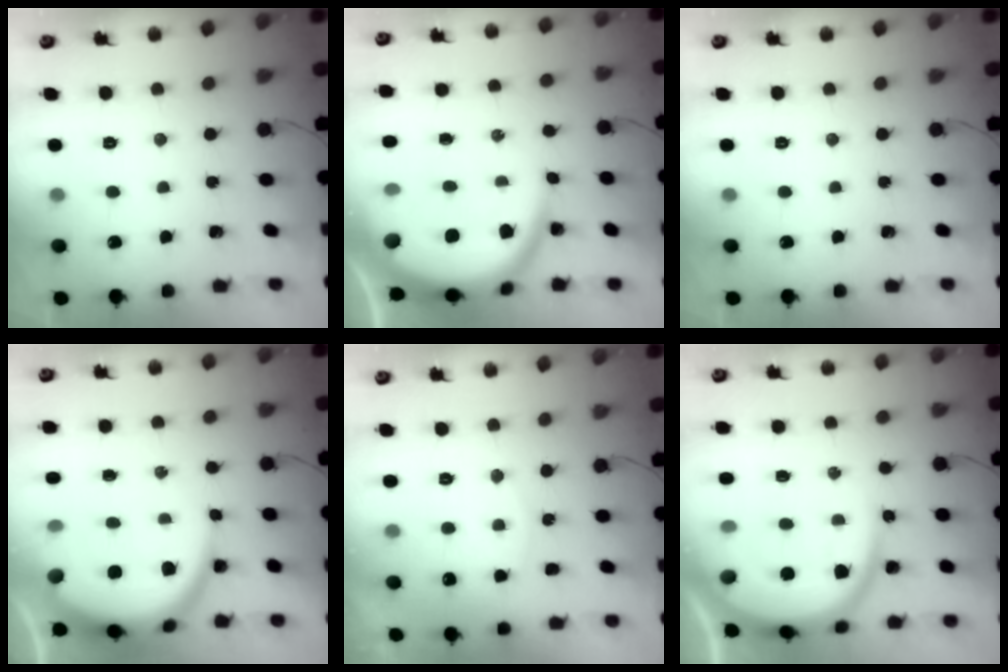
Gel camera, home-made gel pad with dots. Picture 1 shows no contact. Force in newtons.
{"total": 14.2, "press": 14.1, "slide": 0.9}
{"total": 0.0}
{"total": 9.7, "press": 9.7, "slide": 0.7}
{"total": 6.8, "press": 6.8, "slide": 0.4}
{"total": 15.4, "press": 15.3, "slide": 0.8}